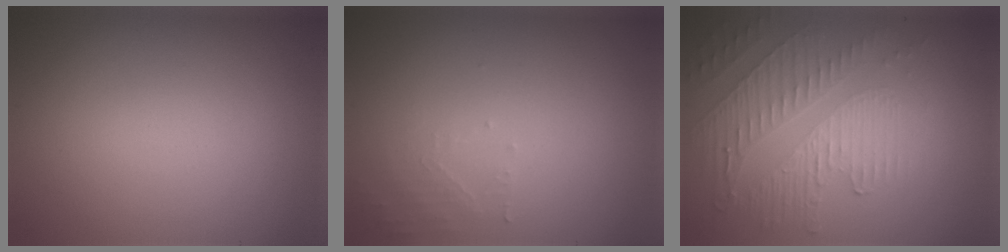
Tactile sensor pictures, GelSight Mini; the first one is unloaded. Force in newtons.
{"total": 1.4, "press": 1.3, "slide": 0.3}
{"total": 5.0, "press": 3.4, "slide": 3.6}